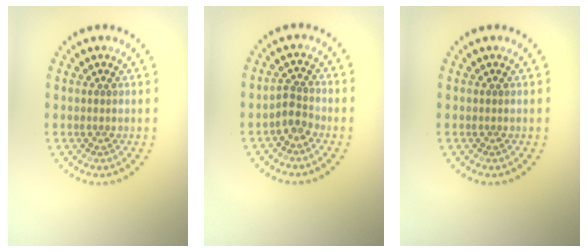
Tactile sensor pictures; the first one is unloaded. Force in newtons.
{"total": 1.9, "press": 1.6, "slide": 1.1}
{"total": 0.0}